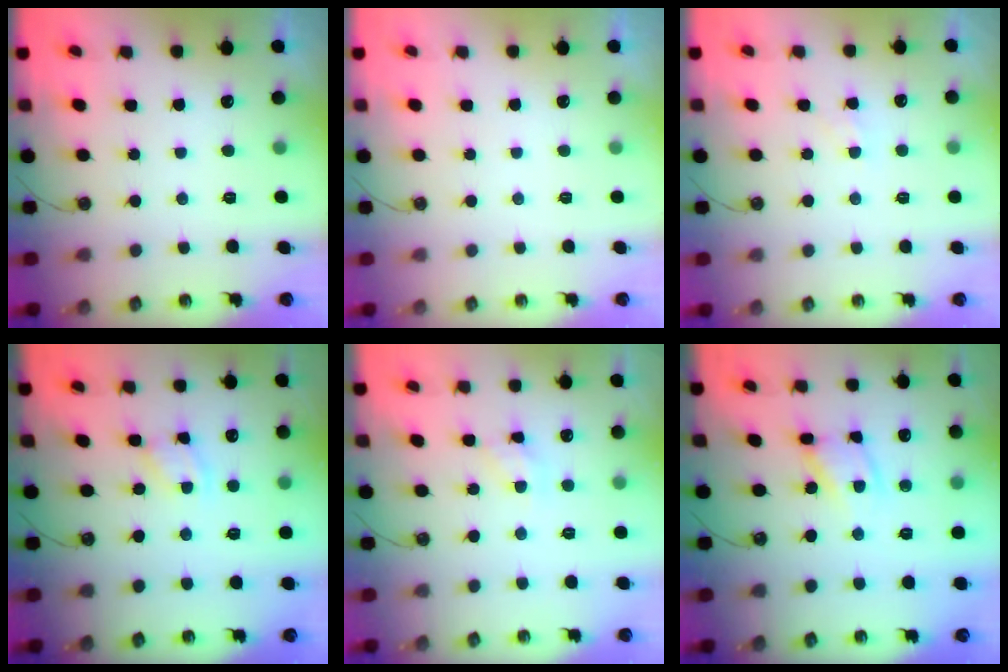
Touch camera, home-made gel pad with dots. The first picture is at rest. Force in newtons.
{"total": 0.0}
{"total": 5.6, "press": 5.6, "slide": 0.7}
{"total": 2.3, "press": 2.3, "slide": 0.1}
{"total": 5.9, "press": 5.9, "slide": 0.3}
{"total": 11.2, "press": 11.2, "slide": 0.7}